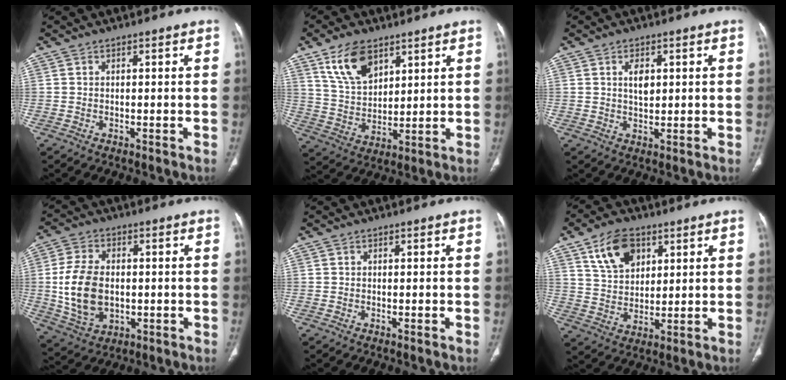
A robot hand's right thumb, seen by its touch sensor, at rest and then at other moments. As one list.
[{"total": 11.0, "force": [6.5, 6.1, 6.4], "torque": [-0.103, -0.031, 0.133]}, {"total": 3.5, "force": [1.1, 2.0, 2.8], "torque": [-0.037, -0.006, 0.019]}, {"total": 12.8, "force": [-0.5, 8.5, 9.5], "torque": [-0.180, 0.001, 0.002]}, {"total": 0.0}, {"total": 10.4, "force": [5.2, 6.7, 6.1], "torque": [-0.086, -0.020, 0.099]}]